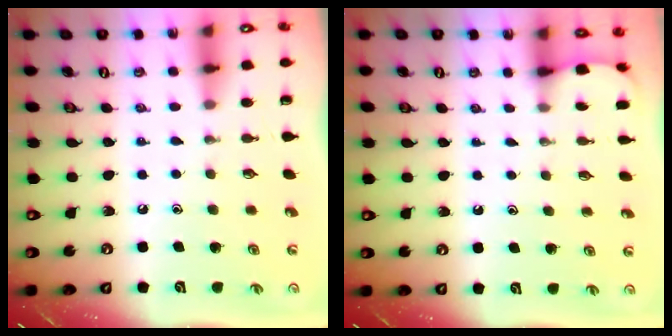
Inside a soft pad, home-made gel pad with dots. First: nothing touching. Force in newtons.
{"total": 1.8, "press": 1.8, "slide": 0.2}